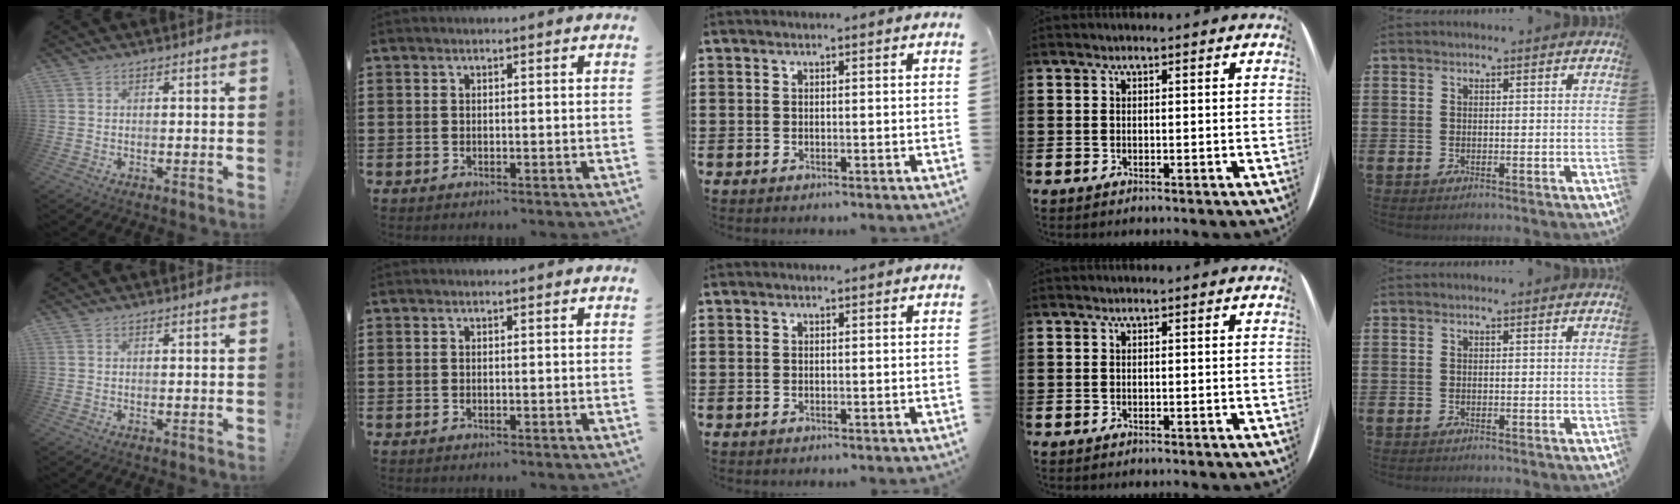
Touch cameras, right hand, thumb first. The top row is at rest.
{}